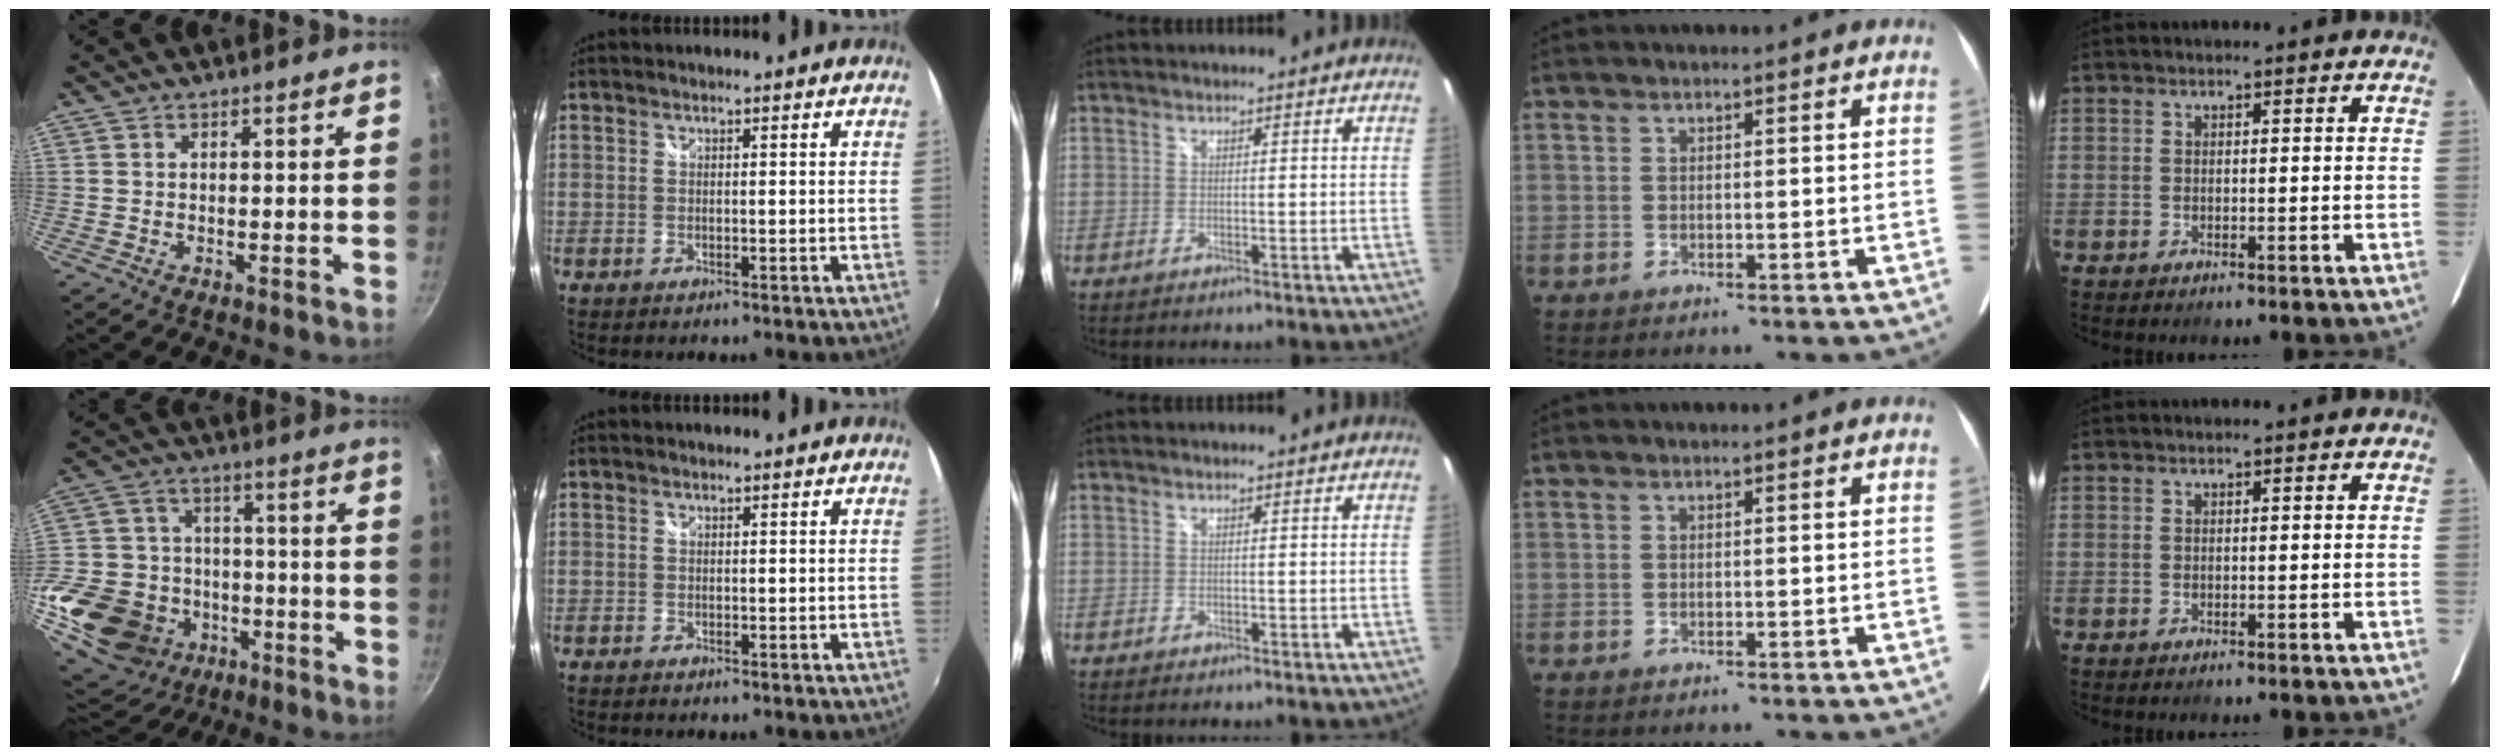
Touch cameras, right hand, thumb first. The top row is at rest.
{"thumb": {"total": 23.8, "force": [-9.4, 19.1, 10.6], "torque": [-0.209, 0.049, -0.144]}}